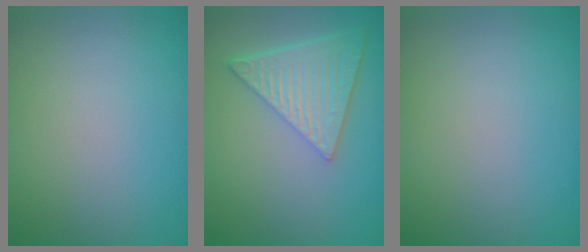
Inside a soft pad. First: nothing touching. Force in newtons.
{"total": 6.2, "press": 4.5, "slide": 4.3}
{"total": 0.0}